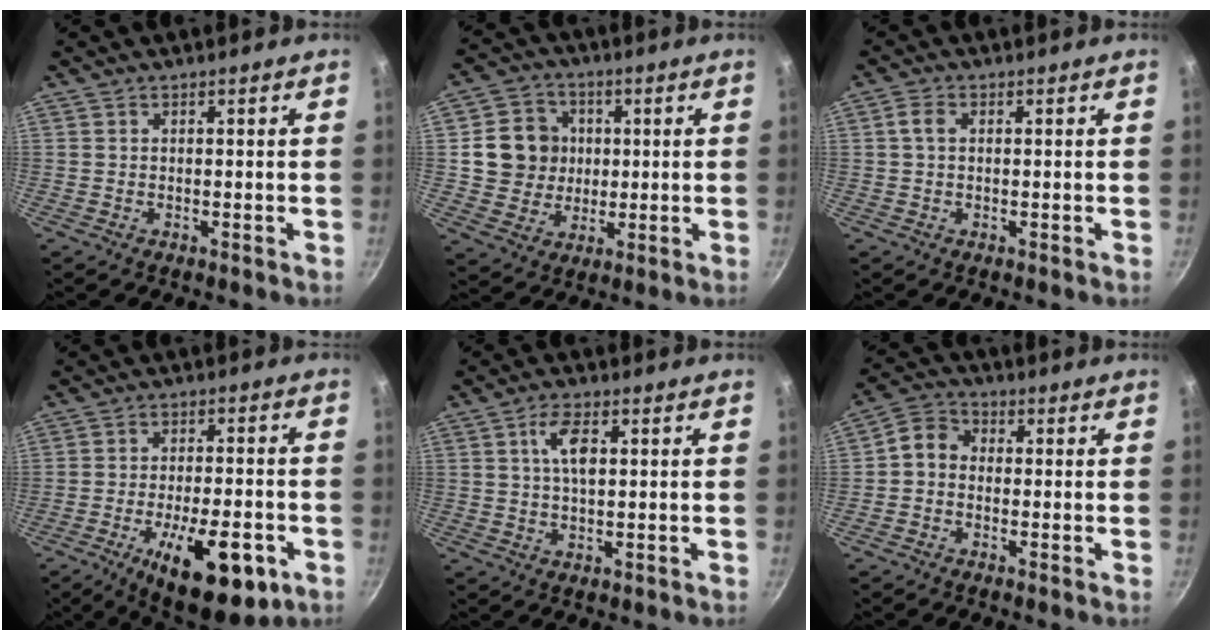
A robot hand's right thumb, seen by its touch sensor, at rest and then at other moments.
{"total": 11.1, "force": [1.5, 10.2, 4.1], "torque": [-0.039, 0.007, 0.024]}
{"total": 2.3, "force": [0.3, 1.6, 1.7], "torque": [-0.034, 0.007, 0.003]}
{"total": 16.9, "force": [-7.0, 6.5, 14.0], "torque": [-0.189, 0.020, -0.096]}
{"total": 5.8, "force": [1.4, 2.6, 5.0], "torque": [-0.088, 0.003, 0.024]}
{"total": 5.0, "force": [-0.9, 4.1, 2.7], "torque": [-0.039, 0.020, -0.036]}